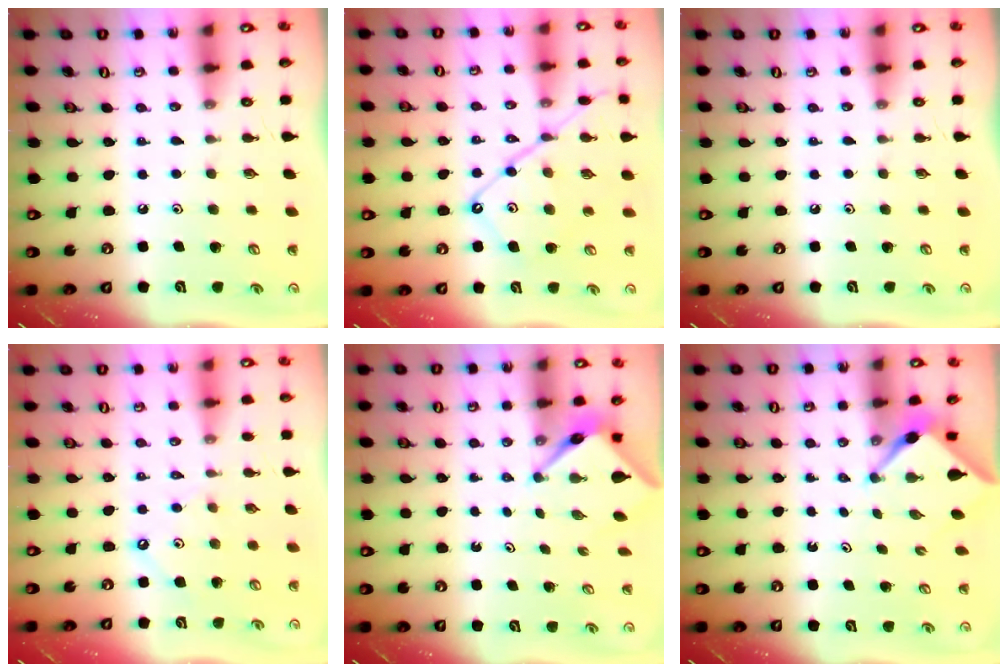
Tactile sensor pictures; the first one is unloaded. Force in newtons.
{"total": 13.5, "press": 13.4, "slide": 1.4}
{"total": 0.0}
{"total": 1.9, "press": 1.9, "slide": 0.2}
{"total": 4.0, "press": 4.0, "slide": 0.2}
{"total": 3.1, "press": 3.1, "slide": 0.3}